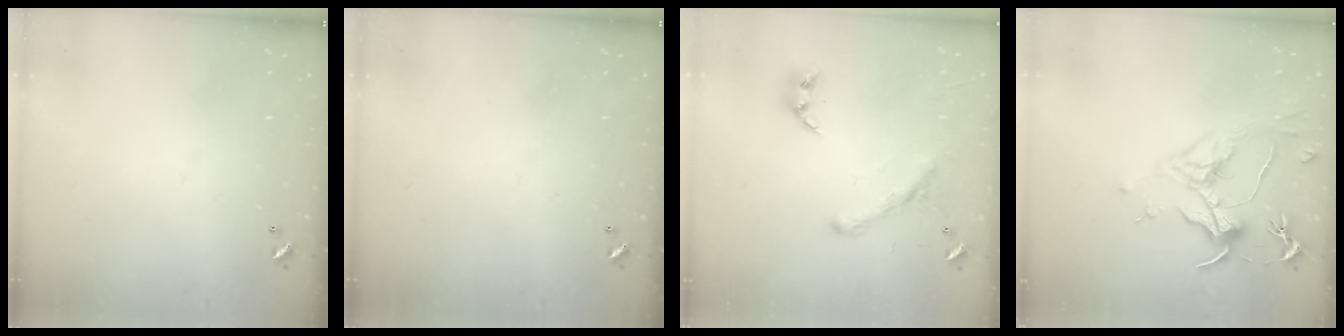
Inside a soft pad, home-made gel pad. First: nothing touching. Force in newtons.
{"total": 0.0}
{"total": 2.0, "press": 1.5, "slide": 1.2}
{"total": 1.6, "press": 1.4, "slide": 0.7}